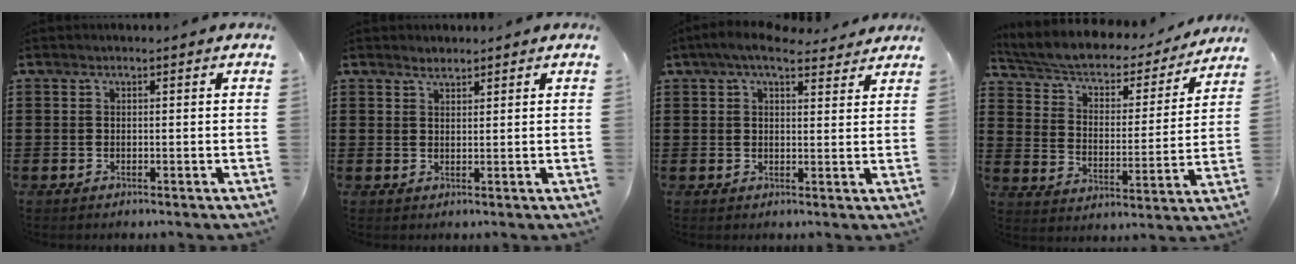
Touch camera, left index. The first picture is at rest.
{"total": 1.5, "force": [1.4, 0.2, 0.3], "torque": [-0.007, 0.002, 0.027]}
{"total": 5.6, "force": [4.4, 1.3, 3.1], "torque": [-0.070, -0.005, 0.081]}
{"total": 4.5, "force": [3.6, 1.8, 2.1], "torque": [-0.061, -0.026, 0.054]}